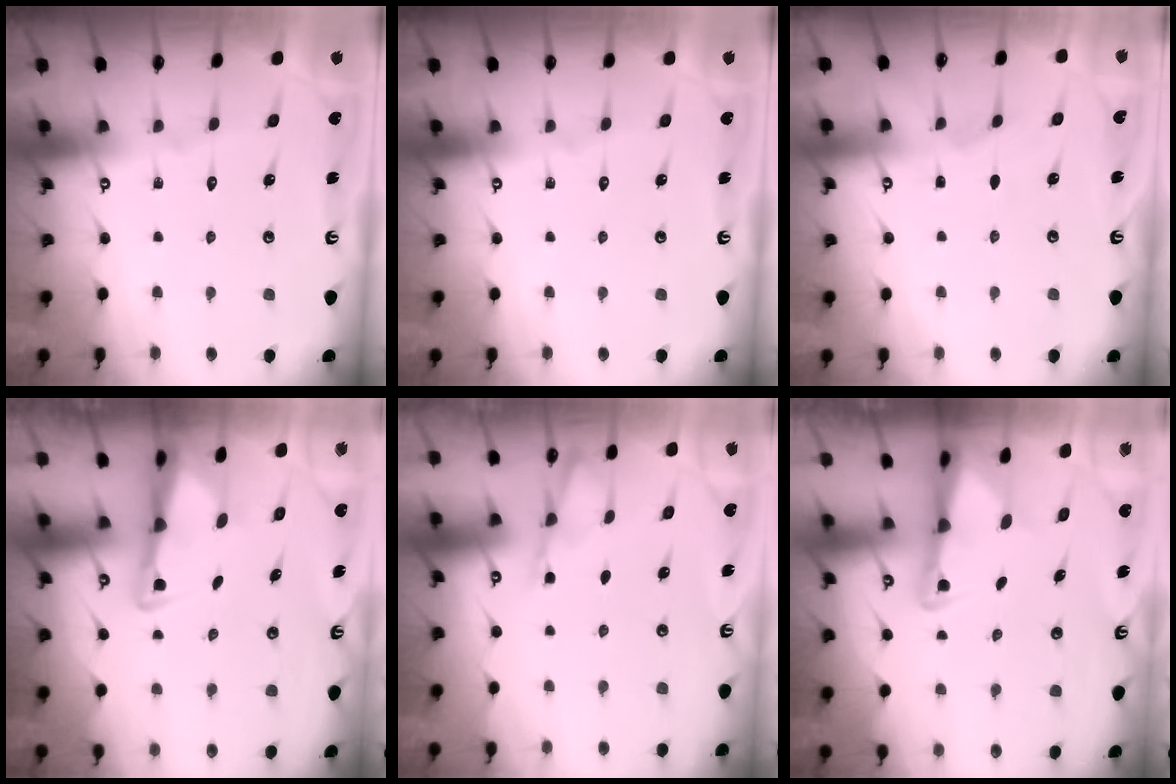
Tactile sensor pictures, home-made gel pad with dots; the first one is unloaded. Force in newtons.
{"total": 0.0}
{"total": 2.8, "press": 2.8, "slide": 0.3}
{"total": 3.2, "press": 3.1, "slide": 0.7}
{"total": 3.2, "press": 3.1, "slide": 0.5}
{"total": 2.8, "press": 2.8, "slide": 0.6}